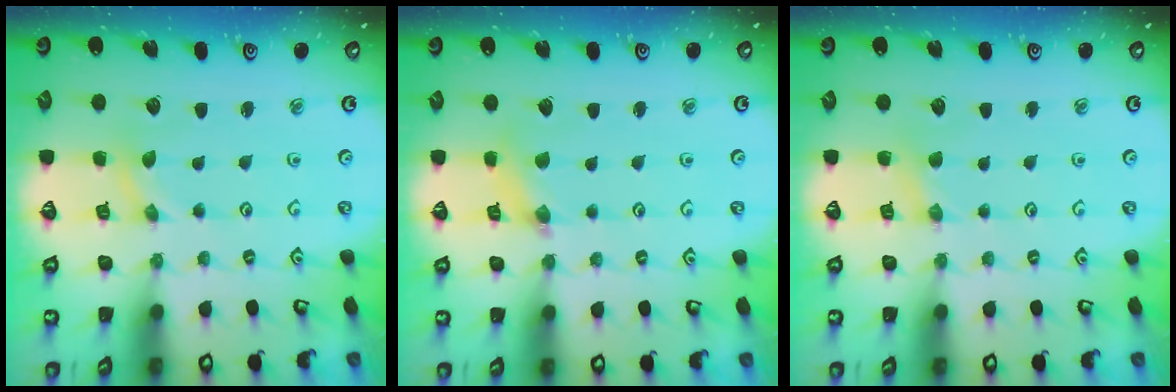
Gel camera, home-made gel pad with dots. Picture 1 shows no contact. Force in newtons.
{"total": 2.5, "press": 2.4, "slide": 0.3}
{"total": 2.5, "press": 2.5, "slide": 0.4}